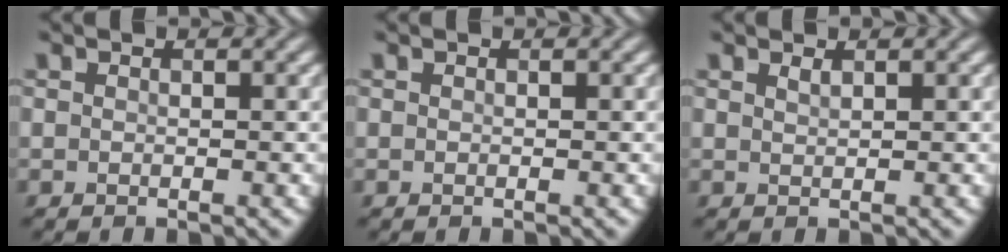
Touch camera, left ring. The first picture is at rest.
{"total": 0.0}
{"total": 0.6, "force": [0.5, 0.1, 0.3], "torque": [-0.003, -0.001, 0.011]}